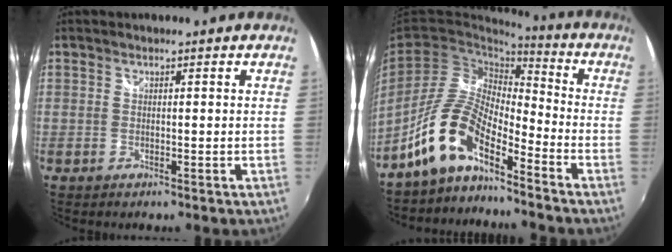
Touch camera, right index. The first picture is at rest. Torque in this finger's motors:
{"motor_torque": [1.07, -1.07, 0.87, 0.21]}